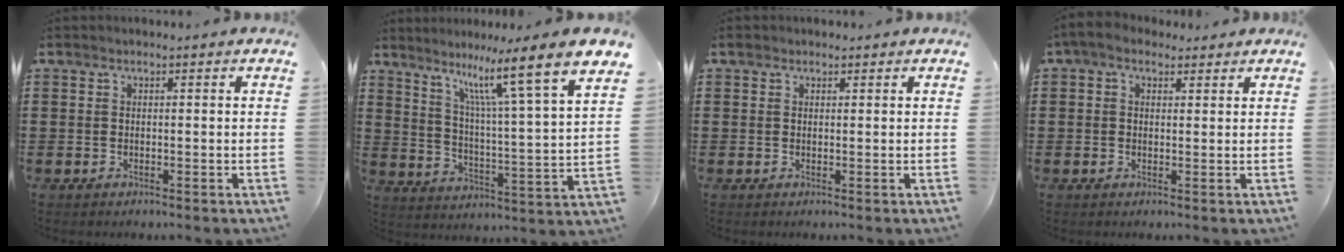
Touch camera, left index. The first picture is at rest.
{"total": 10.2, "force": [7.4, -0.9, 6.9], "torque": [-0.137, -0.067, 0.107]}
{"total": 0.8, "force": [0.6, 0.5, 0.1], "torque": [-0.005, 0.005, 0.011]}
{"total": 2.2, "force": [1.1, 1.5, 1.0], "torque": [-0.026, 0.007, 0.021]}